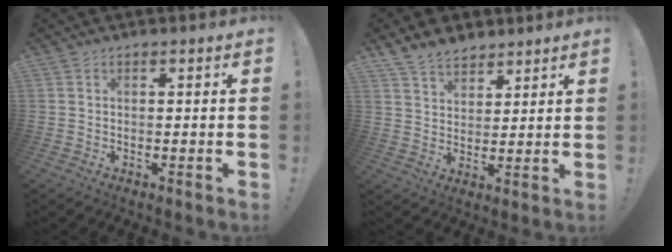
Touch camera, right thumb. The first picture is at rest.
{"total": 8.0, "force": [6.4, 4.3, 2.1], "torque": [-0.046, -0.037, 0.126]}